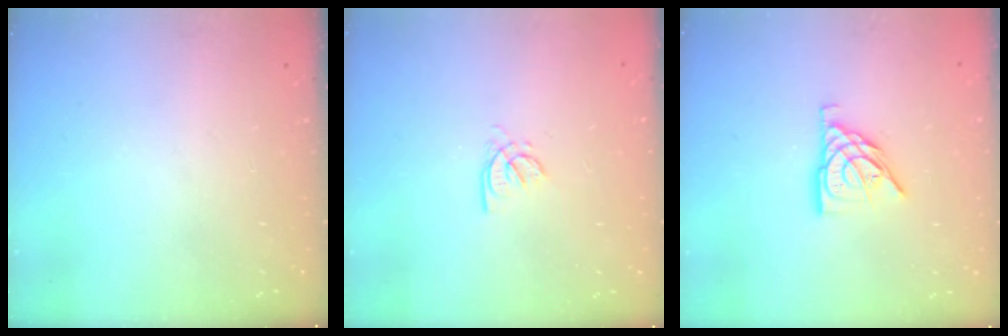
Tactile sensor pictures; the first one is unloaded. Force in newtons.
{"total": 1.6, "press": 1.6, "slide": 0.3}
{"total": 9.5, "press": 9.4, "slide": 1.0}